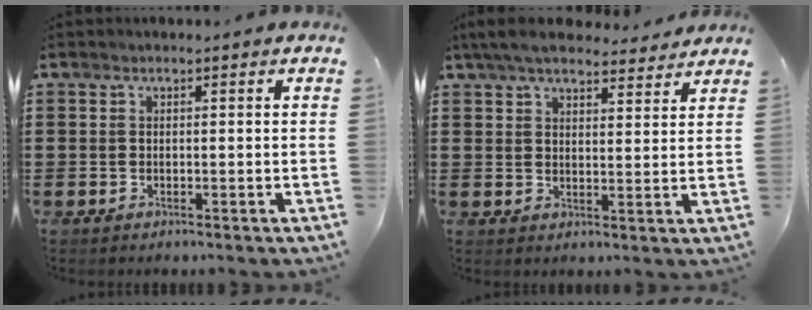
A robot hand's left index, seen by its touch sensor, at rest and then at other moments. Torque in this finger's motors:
{"motor_torque": [1.13, -1.01, 0.34, 0.05]}